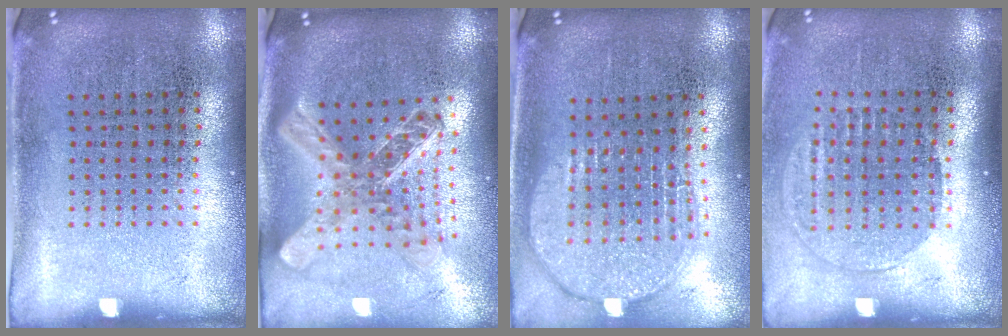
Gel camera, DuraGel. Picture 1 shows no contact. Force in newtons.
{"total": 2.6, "press": 1.9, "slide": 1.7}
{"total": 2.0, "press": 1.6, "slide": 1.1}
{"total": 1.4, "press": 1.2, "slide": 0.7}